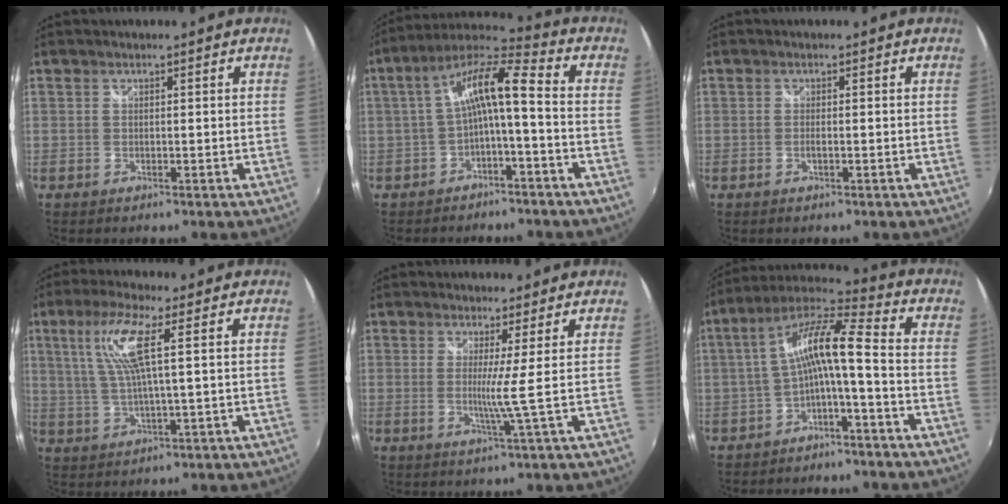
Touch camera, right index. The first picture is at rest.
{"total": 10.0, "force": [-1.6, 1.7, 9.7], "torque": [-0.202, 0.023, -0.028]}
{"total": 1.0, "force": [-0.4, 0.3, 0.9], "torque": [-0.020, -0.002, -0.007]}
{"total": 8.3, "force": [2.7, 0.5, 7.8], "torque": [-0.154, 0.003, 0.057]}
{"total": 3.5, "force": [0.4, -1.6, 3.1], "torque": [-0.050, -0.015, -0.003]}
{"total": 10.6, "force": [-2.3, 1.4, 10.2], "torque": [-0.214, 0.022, -0.043]}